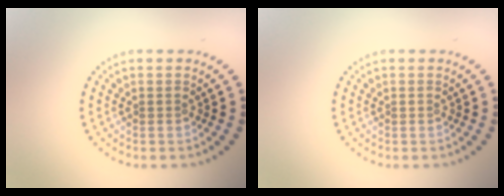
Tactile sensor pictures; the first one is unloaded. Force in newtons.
{"total": 0.0}